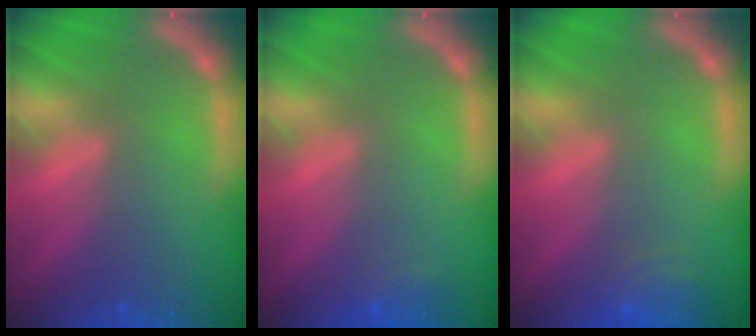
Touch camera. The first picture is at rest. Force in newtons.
{"total": 1.4}
{"total": 3.0}